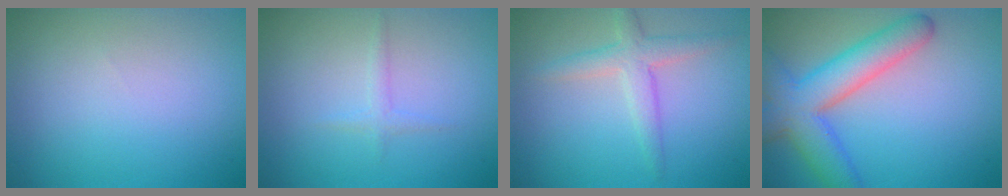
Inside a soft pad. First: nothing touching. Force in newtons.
{"total": 1.0, "press": 1.0, "slide": 0.1}
{"total": 2.9, "press": 2.9, "slide": 0.2}
{"total": 7.2, "press": 7.2, "slide": 0.4}